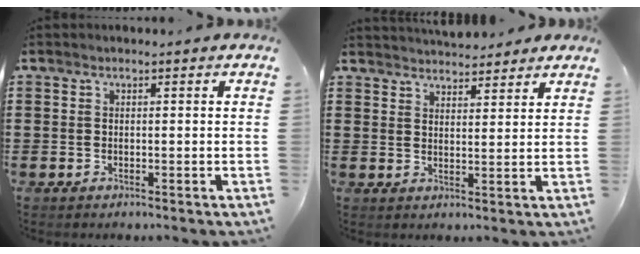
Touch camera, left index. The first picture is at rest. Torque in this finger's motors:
{"motor_torque": [1.21, -0.93, -0.04, 0.00]}